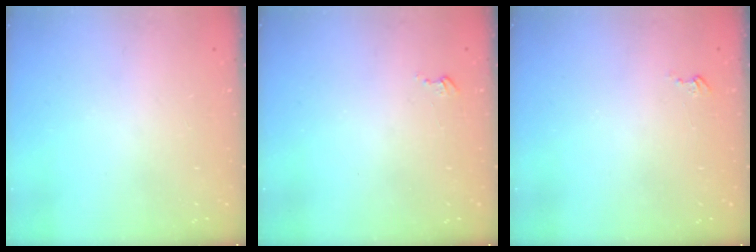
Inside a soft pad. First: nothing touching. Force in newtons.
{"total": 2.5, "press": 2.5, "slide": 0.3}
{"total": 2.7, "press": 2.7, "slide": 0.3}